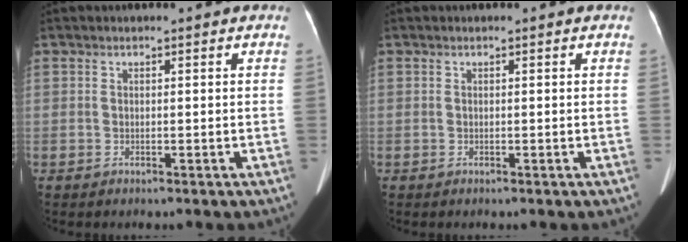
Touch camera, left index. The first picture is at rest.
{"total": 0.0}